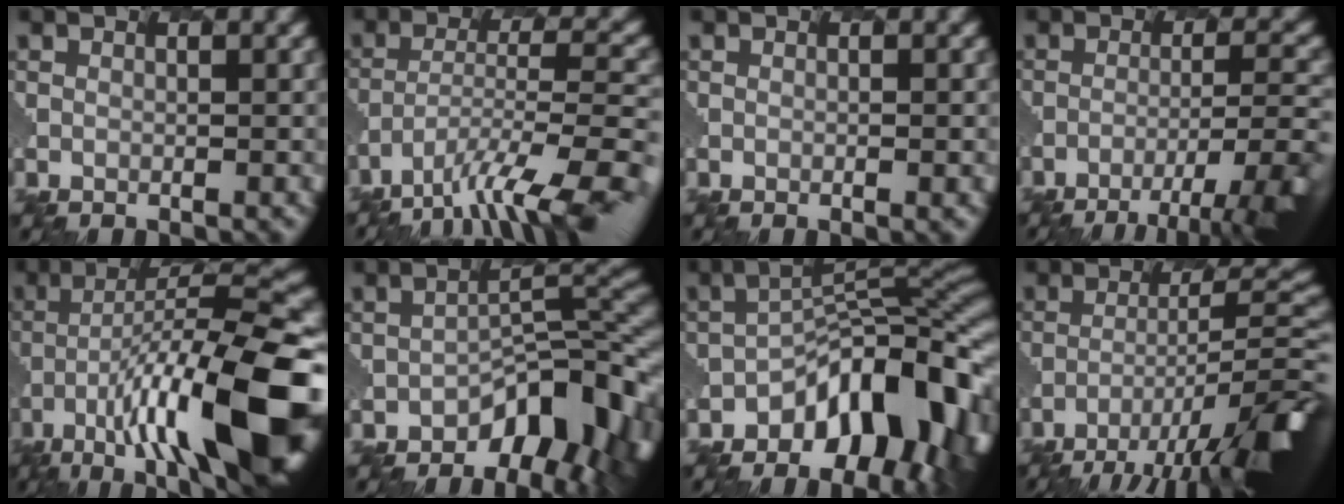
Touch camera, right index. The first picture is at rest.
{"total": 8.0, "force": [-5.4, 1.8, 5.7], "torque": [-0.111, -0.006, -0.098]}
{"total": 0.9, "force": [0.2, 0.2, 0.9], "torque": [-0.008, 0.004, -0.002]}
{"total": 9.8, "force": [-6.4, 2.6, 7.0], "torque": [-0.107, -0.012, -0.068]}
{"total": 14.5, "force": [-5.8, 3.5, 12.8], "torque": [-0.237, 0.002, -0.099]}
{"total": 8.9, "force": [-4.7, 3.8, 6.6], "torque": [-0.088, -0.004, -0.079]}
{"total": 11.7, "force": [-5.1, 5.6, 9.0], "torque": [-0.115, -0.004, -0.090]}
{"total": 12.4, "force": [-7.6, 2.6, 9.5], "torque": [-0.184, -0.010, -0.118]}